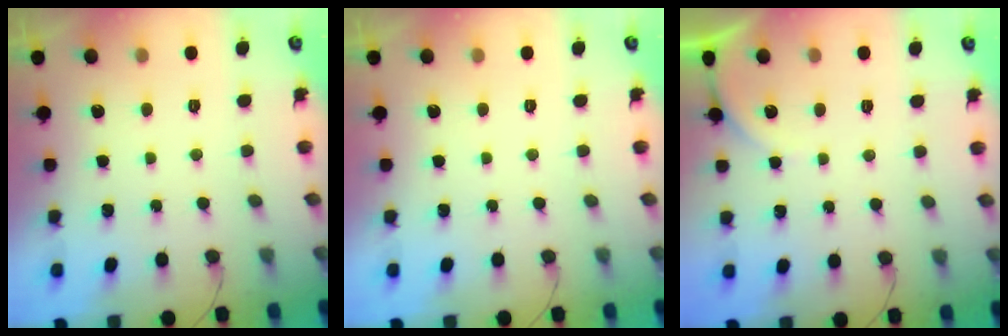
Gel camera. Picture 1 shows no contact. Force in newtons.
{"total": 0.0}
{"total": 3.5, "press": 3.4, "slide": 0.4}